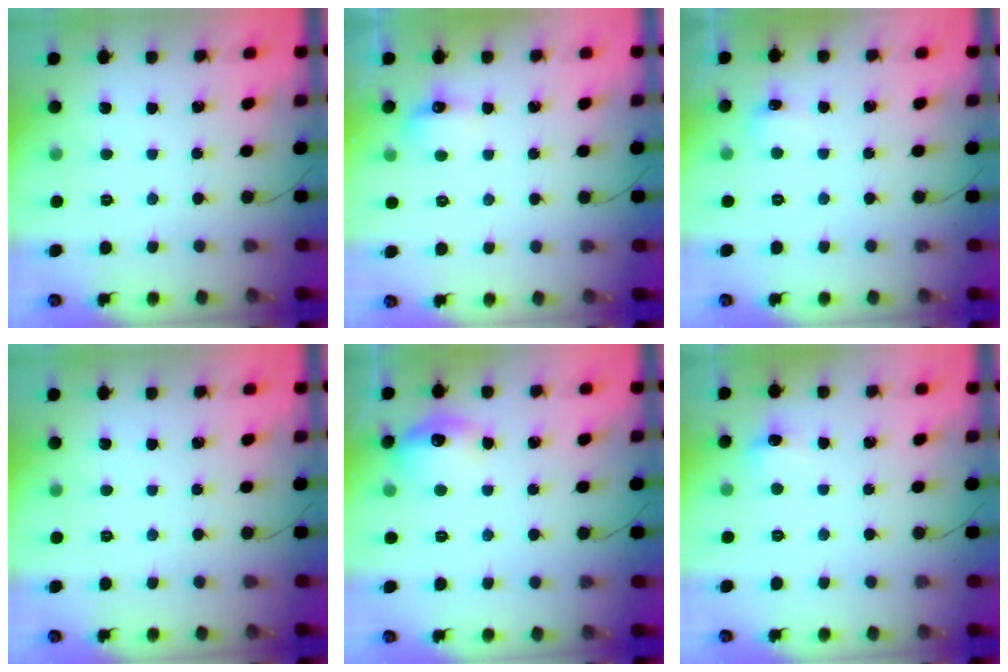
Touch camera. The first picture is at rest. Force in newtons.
{"total": 6.0, "press": 5.9, "slide": 1.2}
{"total": 5.1, "press": 4.9, "slide": 1.3}
{"total": 0.0}
{"total": 11.4, "press": 11.4, "slide": 0.7}
{"total": 5.9, "press": 5.7, "slide": 1.5}